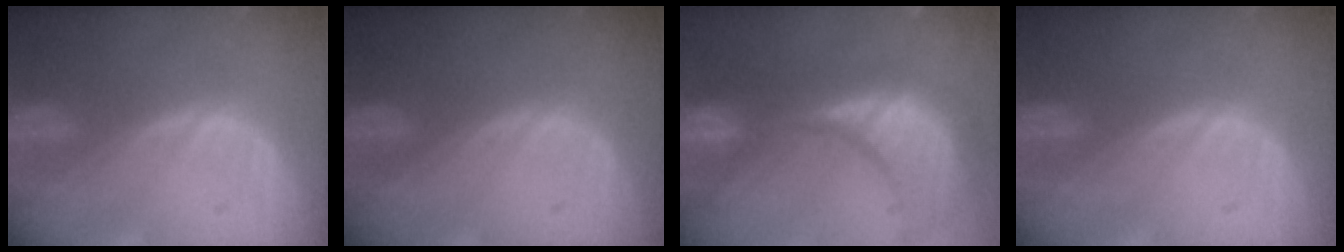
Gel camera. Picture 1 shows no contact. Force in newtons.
{"total": 0.0}
{"total": 15.4, "press": 12.1, "slide": 9.5}
{"total": 0.0}